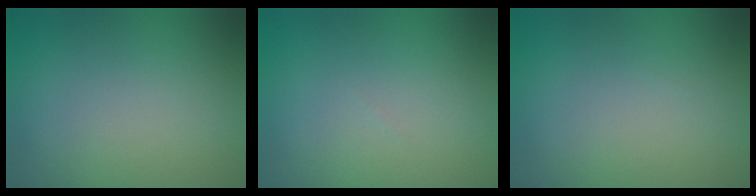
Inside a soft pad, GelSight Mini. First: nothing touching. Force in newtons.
{"total": 0.0}
{"total": 0.0}